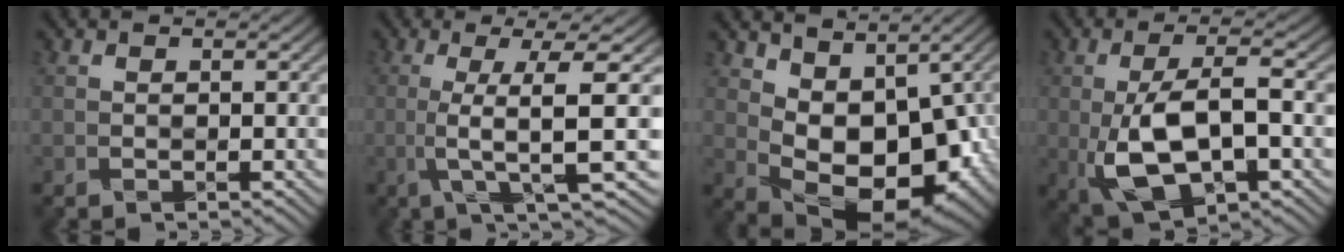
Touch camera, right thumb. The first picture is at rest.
{"total": 7.9, "force": [-0.9, 0.4, 7.8], "torque": [-0.132, 0.018, -0.016]}
{"total": 10.9, "force": [1.6, 6.7, 8.4], "torque": [-0.150, -0.019, 0.037]}
{"total": 11.0, "force": [-2.4, 4.6, 9.7], "torque": [-0.195, -0.004, -0.041]}